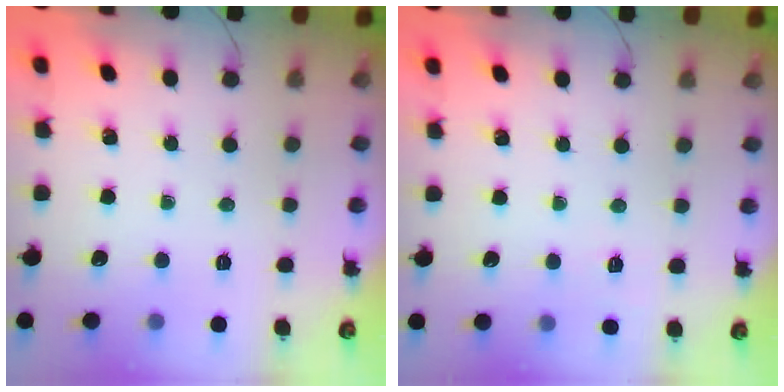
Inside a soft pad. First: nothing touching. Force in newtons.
{"total": 2.7, "press": 2.1, "slide": 1.7}